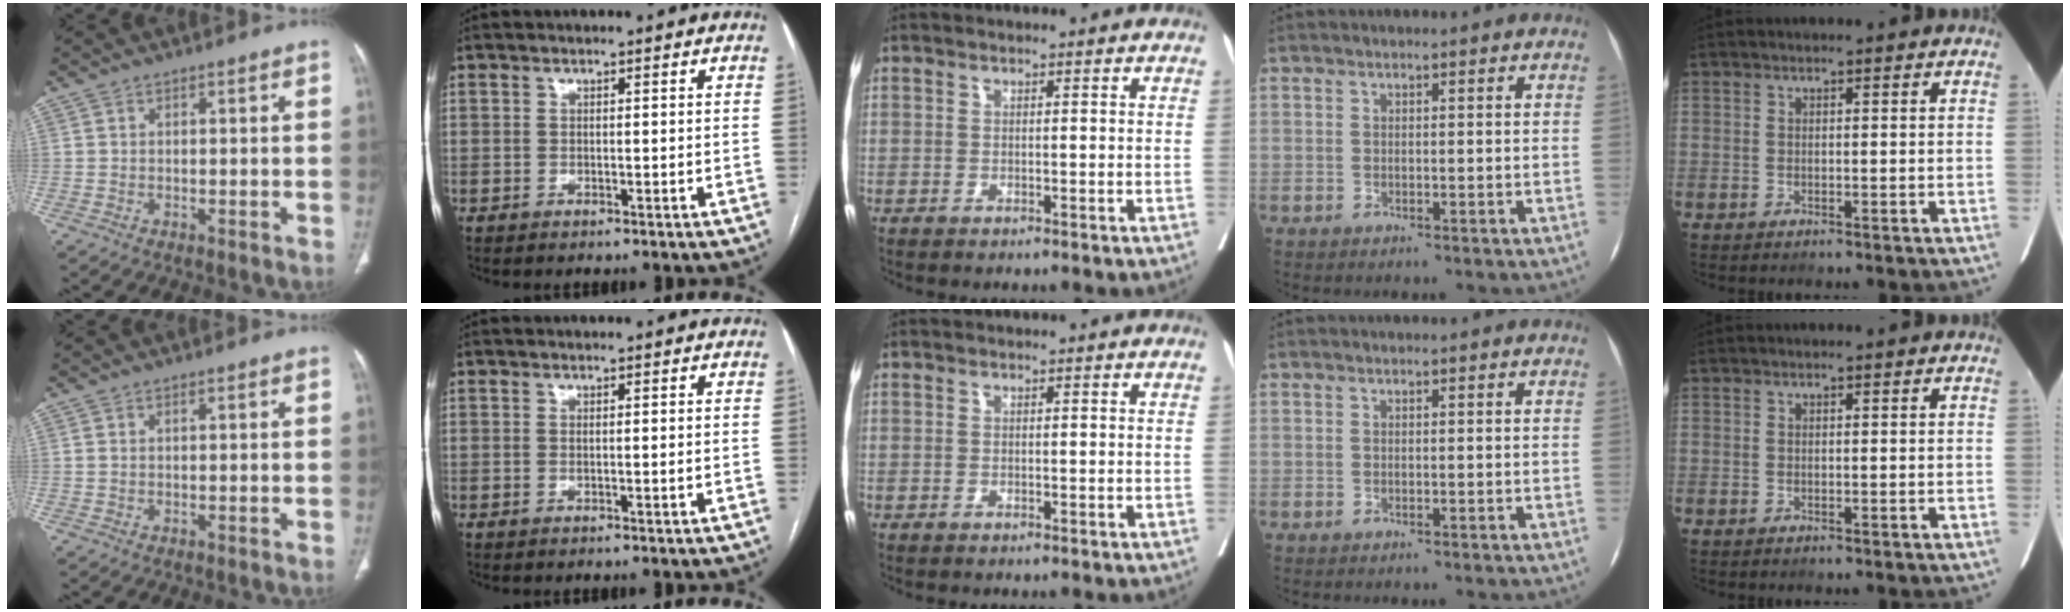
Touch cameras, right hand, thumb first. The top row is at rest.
{"thumb": {"total": 0.7, "force": [0.2, 0.3, 0.5], "torque": [-0.018, 0.008, 0.007]}, "index": {"total": 0.6, "force": [0.0, -0.1, 0.5], "torque": [-0.012, -0.002, 0.001]}}